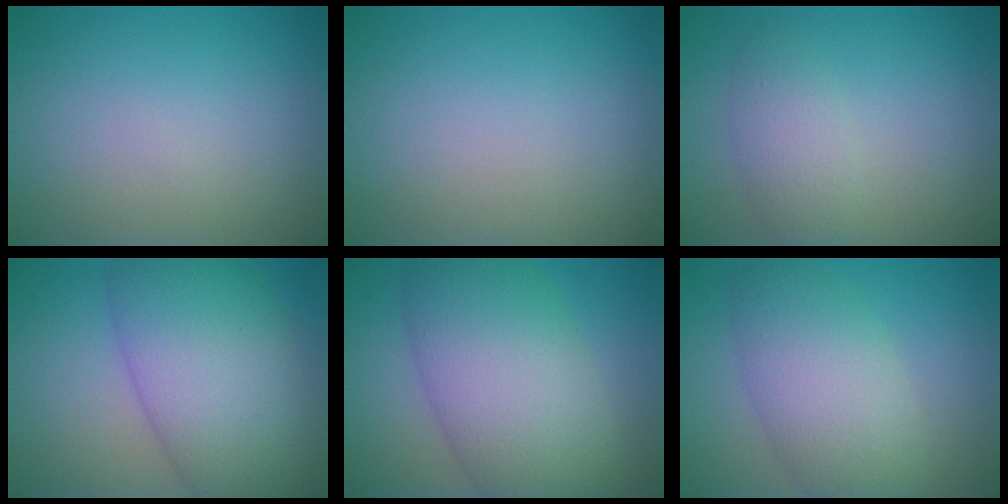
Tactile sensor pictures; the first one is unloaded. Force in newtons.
{"total": 0.0}
{"total": 2.8, "press": 2.8, "slide": 0.1}
{"total": 11.0, "press": 11.0, "slide": 0.3}
{"total": 10.3, "press": 10.3, "slide": 0.3}
{"total": 6.8, "press": 6.8, "slide": 0.2}